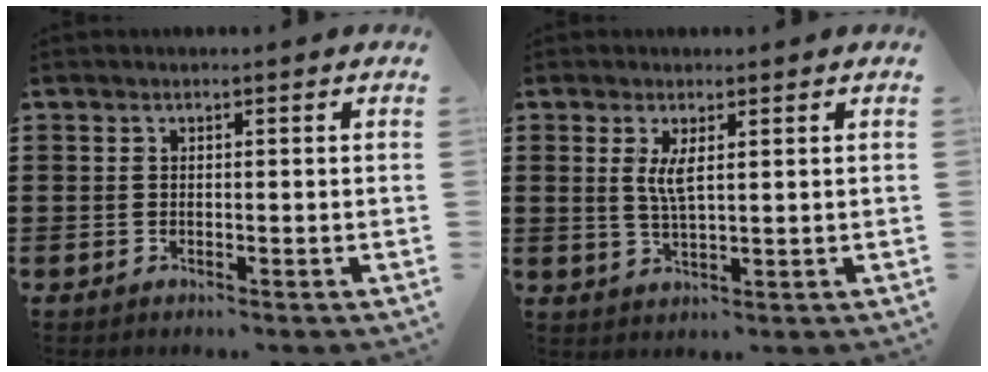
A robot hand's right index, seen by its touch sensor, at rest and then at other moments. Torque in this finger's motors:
{"motor_torque": [0.02, -0.01, 0.21, 0.10]}